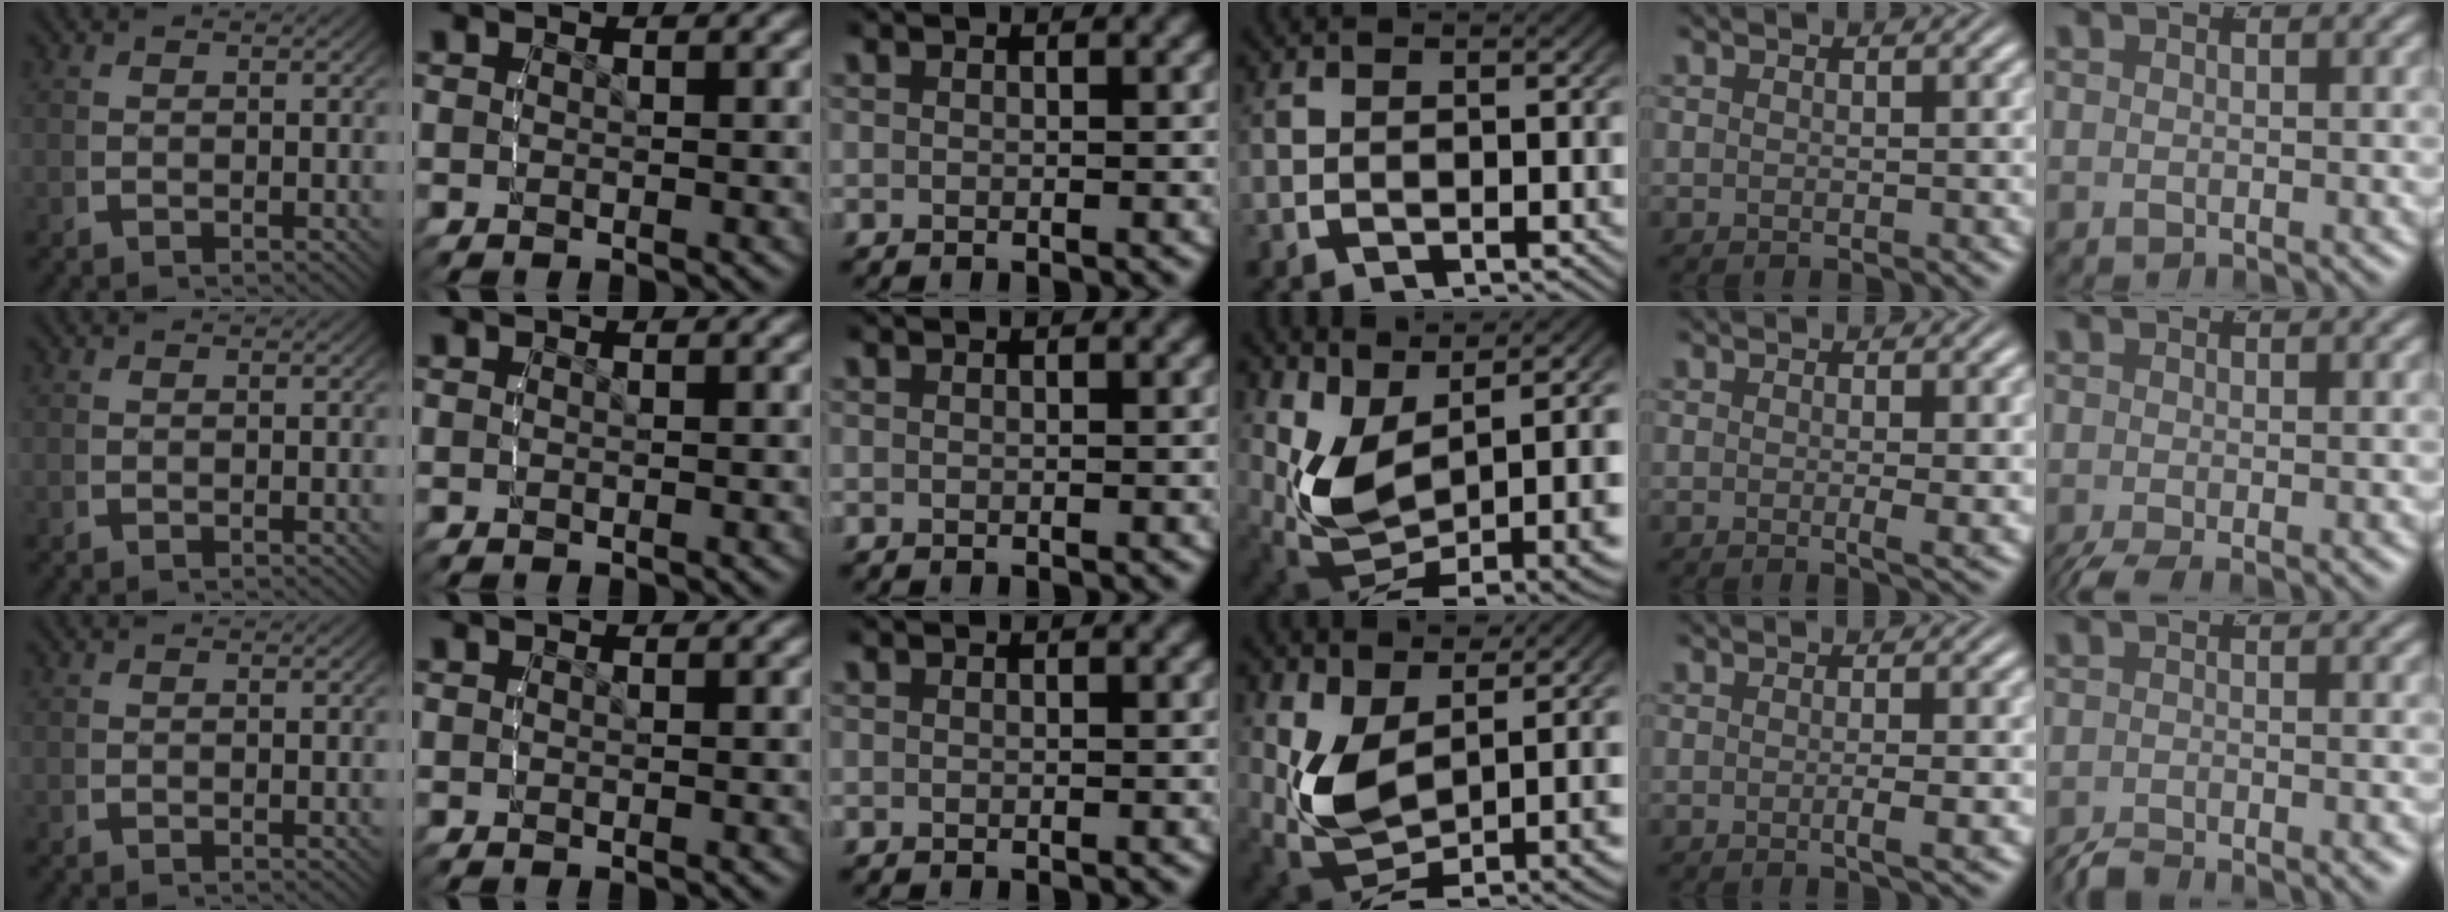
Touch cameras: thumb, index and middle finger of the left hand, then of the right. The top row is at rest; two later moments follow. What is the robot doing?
{"motion": "lift_and_place", "object": "stress ball aka squeeze ball"}